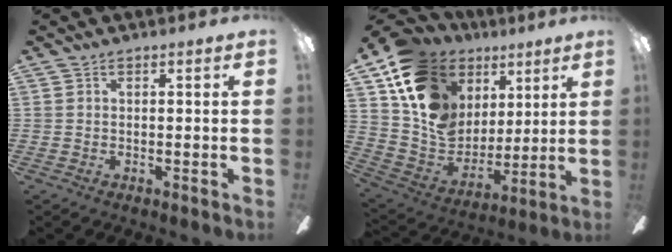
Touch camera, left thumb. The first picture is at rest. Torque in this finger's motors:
{"motor_torque": [0.45, 0.72, 1.28, -1.49, 0.15]}